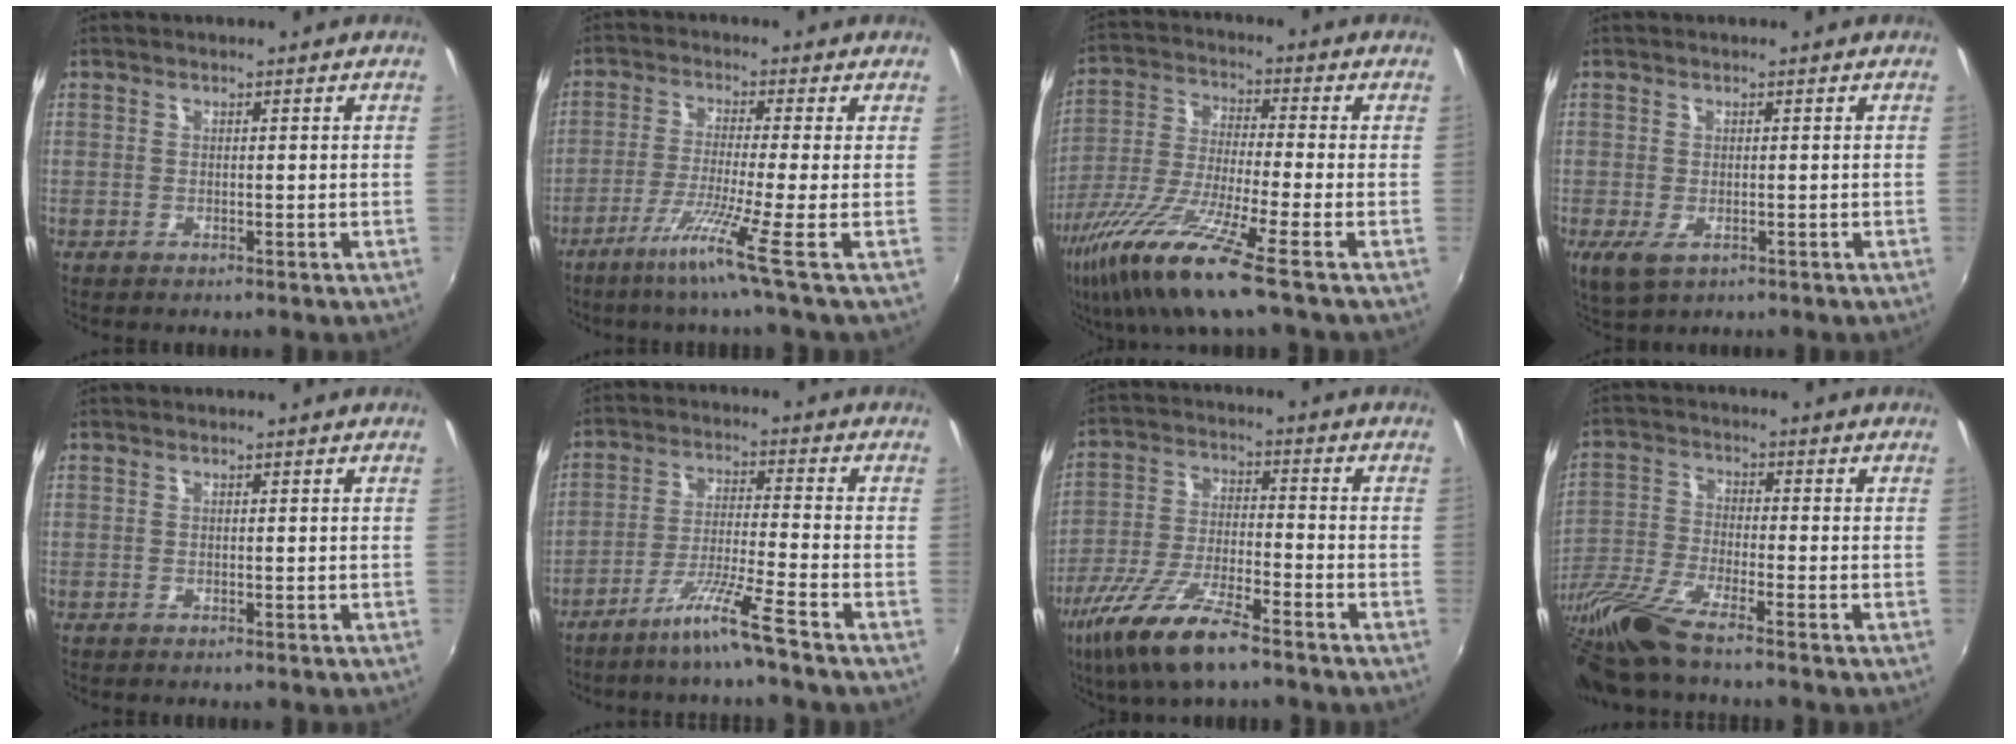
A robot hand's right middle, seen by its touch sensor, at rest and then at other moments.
{"total": 6.6, "force": [-3.6, -2.4, 5.0], "torque": [-0.122, -0.016, -0.074]}
{"total": 15.7, "force": [-9.8, 1.0, 12.2], "torque": [-0.261, -0.040, -0.188]}
{"total": 3.9, "force": [-1.4, 2.1, 3.0], "torque": [-0.057, -0.016, -0.019]}
{"total": 0.0}
{"total": 7.0, "force": [-5.4, -1.6, 4.2], "torque": [-0.095, 0.000, -0.098]}
{"total": 13.9, "force": [-9.4, 3.3, 9.7], "torque": [-0.204, -0.030, -0.180]}
{"total": 12.8, "force": [-10.3, 0.8, 7.4], "torque": [-0.163, -0.039, -0.203]}